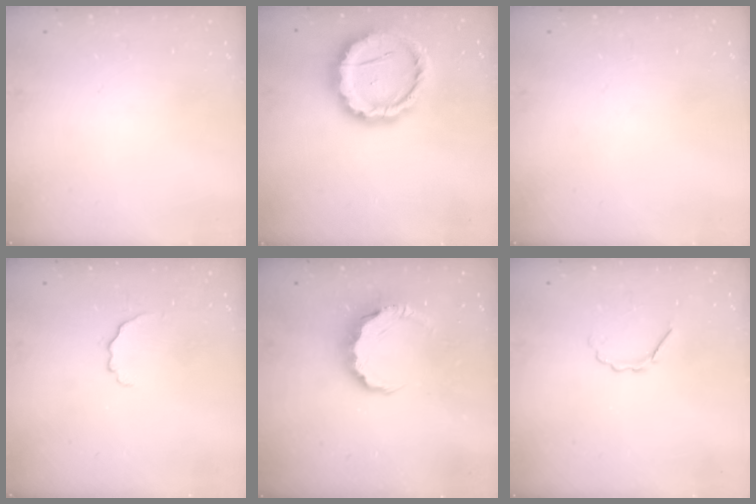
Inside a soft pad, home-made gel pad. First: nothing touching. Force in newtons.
{"total": 14.4, "press": 14.3, "slide": 1.2}
{"total": 0.0}
{"total": 3.3, "press": 3.2, "slide": 0.8}
{"total": 8.3, "press": 8.2, "slide": 1.4}
{"total": 2.8, "press": 2.7, "slide": 0.8}